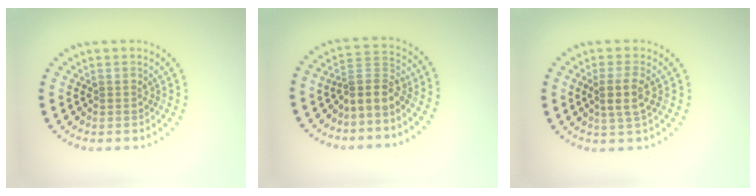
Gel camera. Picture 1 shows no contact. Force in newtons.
{"total": 2.7, "press": 2.0, "slide": 1.7}
{"total": 2.5, "press": 2.2, "slide": 1.2}